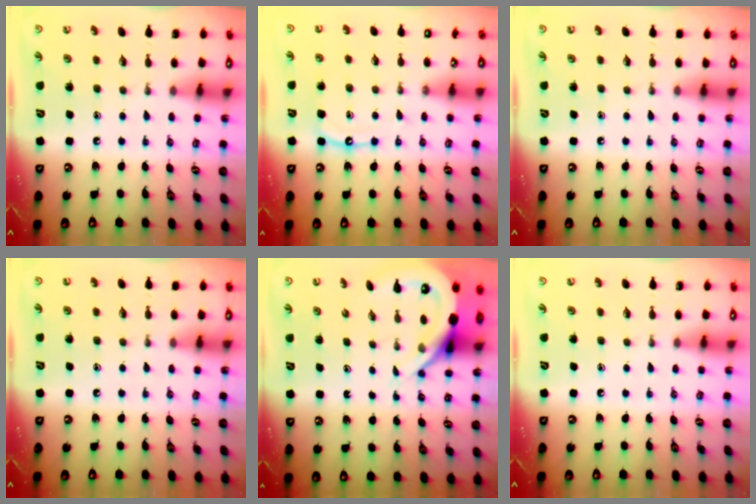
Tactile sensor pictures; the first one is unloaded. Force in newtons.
{"total": 7.7, "press": 7.6, "slide": 0.7}
{"total": 2.7, "press": 2.7, "slide": 0.5}
{"total": 2.2, "press": 2.2, "slide": 0.3}
{"total": 6.4, "press": 6.3, "slide": 0.8}
{"total": 0.0}